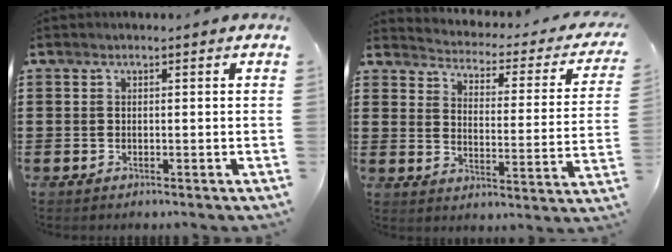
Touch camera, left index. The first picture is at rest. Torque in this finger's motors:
{"motor_torque": [1.32, -0.82, 0.29, 0.01]}